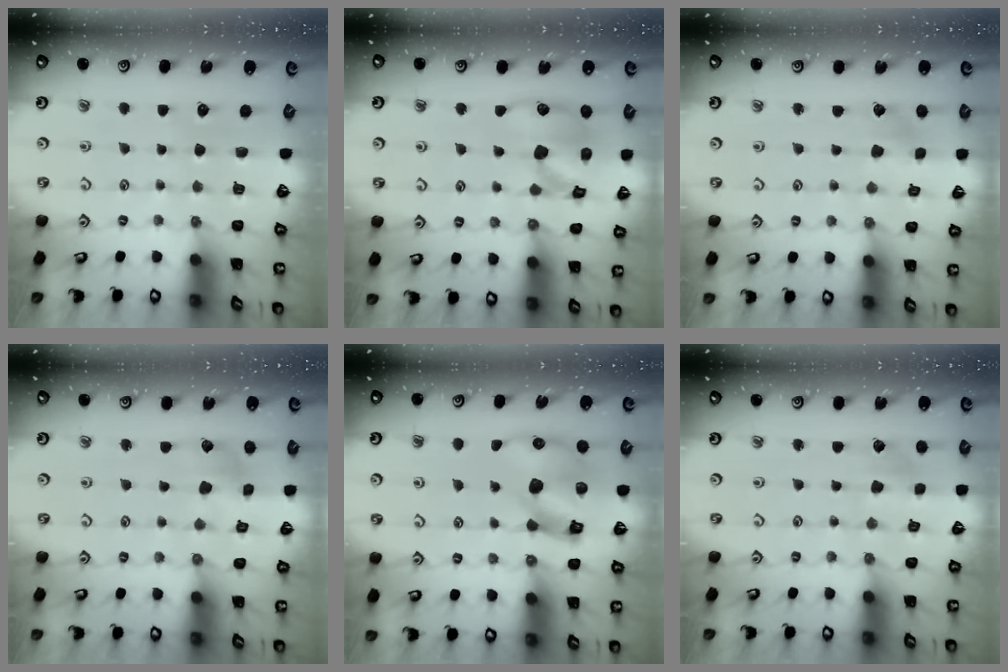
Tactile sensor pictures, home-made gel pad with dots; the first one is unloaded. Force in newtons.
{"total": 16.8, "press": 16.6, "slide": 2.5}
{"total": 1.9, "press": 1.9, "slide": 0.2}
{"total": 3.9, "press": 3.8, "slide": 0.4}
{"total": 13.6, "press": 13.4, "slide": 1.9}
{"total": 2.6, "press": 2.6, "slide": 0.5}